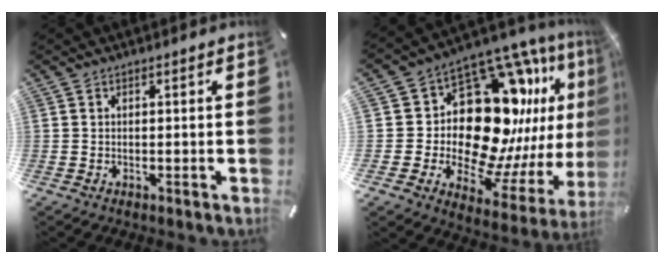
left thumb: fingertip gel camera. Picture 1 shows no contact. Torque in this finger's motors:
{"motor_torque": [1.90, 2.79, 0.59, 0.18, 0.11]}